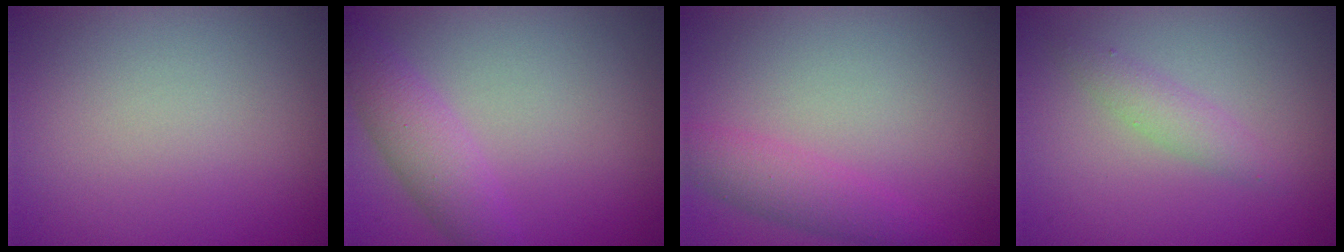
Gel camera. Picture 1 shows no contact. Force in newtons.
{"total": 3.0, "press": 3.0, "slide": 0.2}
{"total": 2.7, "press": 2.7, "slide": 0.0}
{"total": 1.7, "press": 1.7, "slide": 0.1}